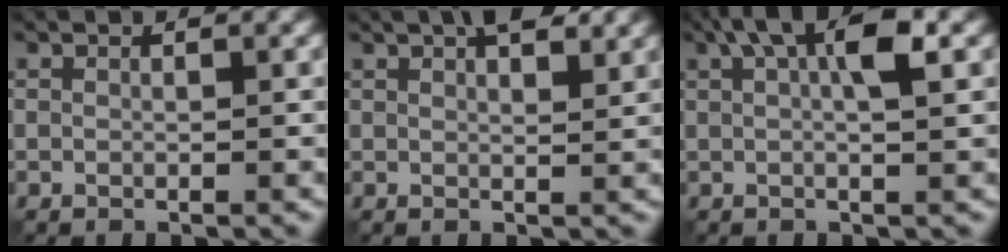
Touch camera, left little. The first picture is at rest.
{"total": 3.5, "force": [2.2, 1.0, 2.5], "torque": [-0.034, 0.007, 0.031]}
{"total": 5.5, "force": [1.8, 1.4, 5.0], "torque": [-0.083, 0.012, 0.025]}